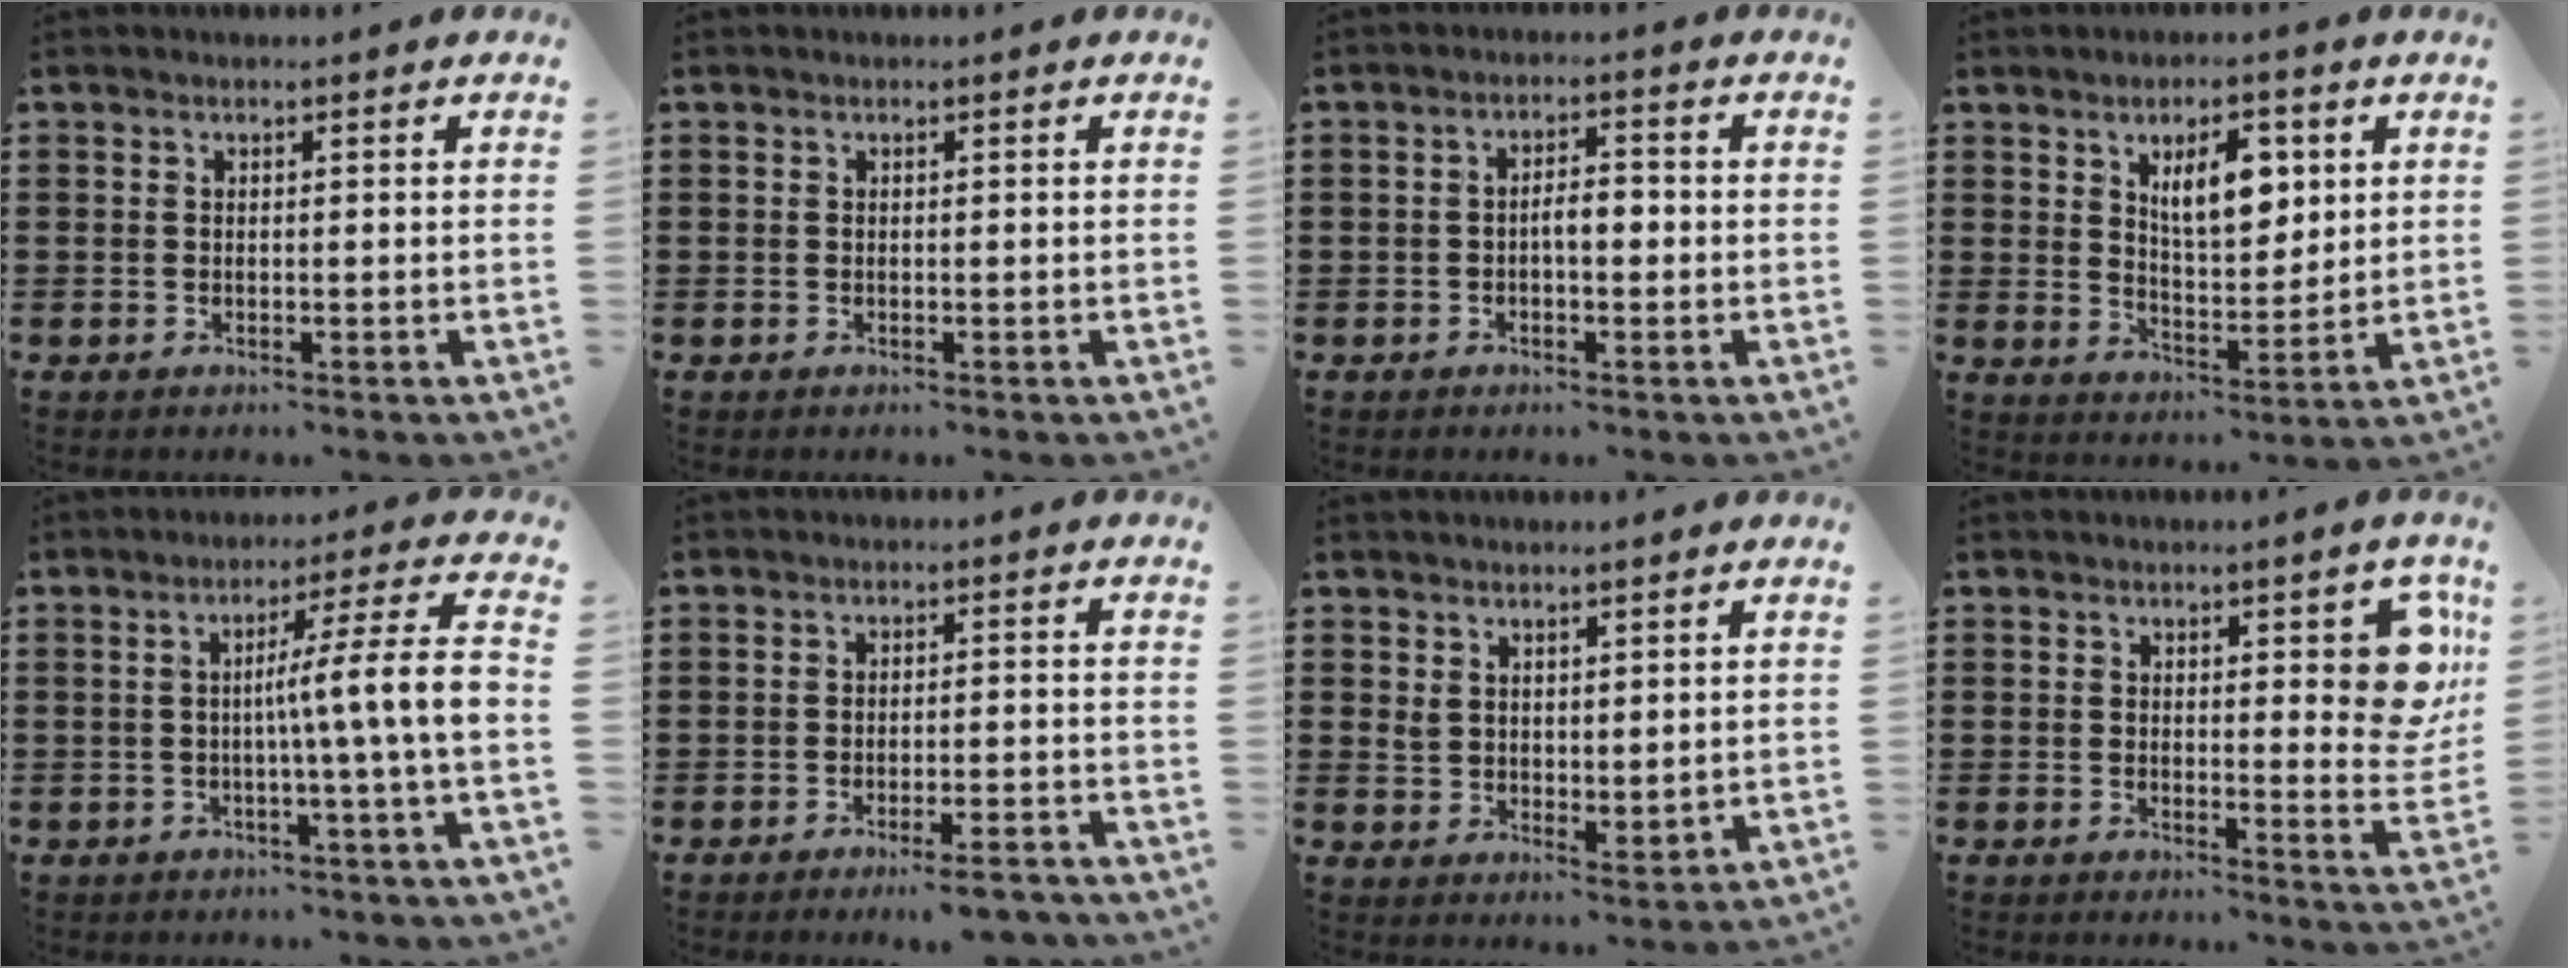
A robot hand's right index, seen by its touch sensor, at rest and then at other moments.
{"total": 0.0}
{"total": 3.3, "force": [-0.7, 1.2, 3.0], "torque": [-0.054, 0.006, -0.015]}
{"total": 7.7, "force": [3.1, 3.8, 5.9], "torque": [-0.095, 0.000, 0.048]}
{"total": 9.4, "force": [-0.9, -0.3, 9.3], "torque": [-0.151, -0.013, -0.023]}
{"total": 3.7, "force": [-3.1, -0.1, 1.9], "torque": [-0.031, -0.006, -0.057]}
{"total": 2.8, "force": [2.5, 1.2, 0.5], "torque": [-0.016, 0.000, 0.049]}
{"total": 6.7, "force": [2.6, 2.6, 5.6], "torque": [-0.069, -0.004, 0.041]}